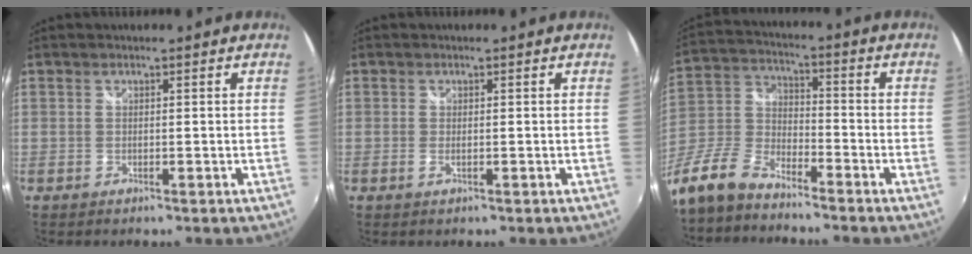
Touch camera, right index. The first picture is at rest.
{"total": 0.8, "force": [-0.1, 0.3, 0.7], "torque": [-0.015, 0.001, -0.001]}
{"total": 12.5, "force": [-9.4, 5.1, 6.5], "torque": [-0.160, 0.003, -0.193]}